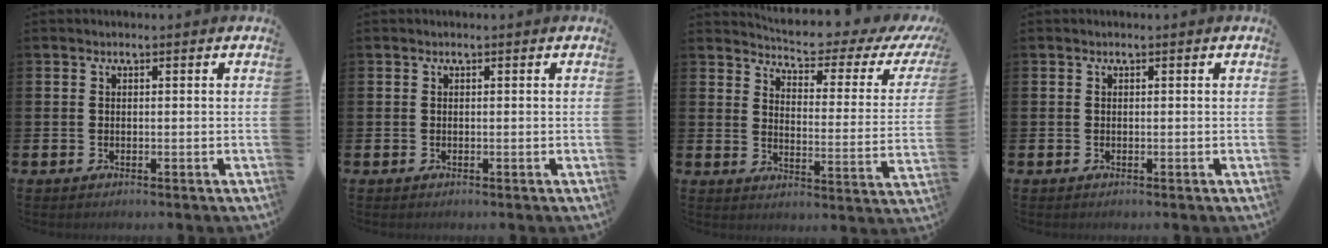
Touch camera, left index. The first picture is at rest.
{"total": 0.0}
{"total": 4.5, "force": [4.1, 0.7, 1.8], "torque": [-0.051, -0.039, 0.059]}
{"total": 0.0}